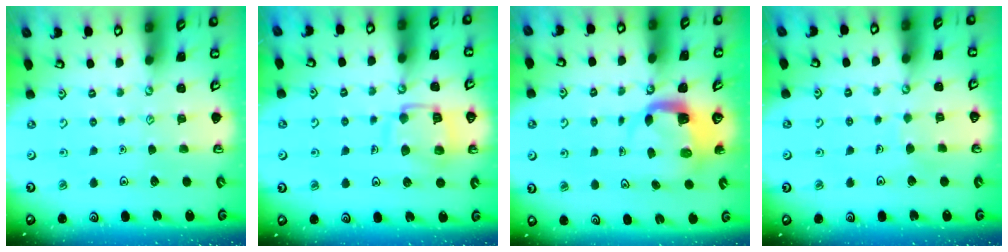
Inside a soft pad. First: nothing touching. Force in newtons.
{"total": 13.0, "press": 13.0, "slide": 1.4}
{"total": 4.0, "press": 3.9, "slide": 0.5}
{"total": 4.0, "press": 4.0, "slide": 0.2}